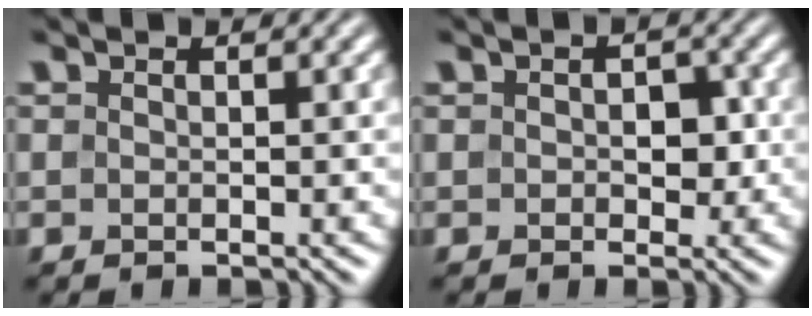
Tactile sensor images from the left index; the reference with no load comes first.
{"total": 2.1, "force": [0.1, 1.4, 1.6], "torque": [-0.023, 0.000, -0.001]}